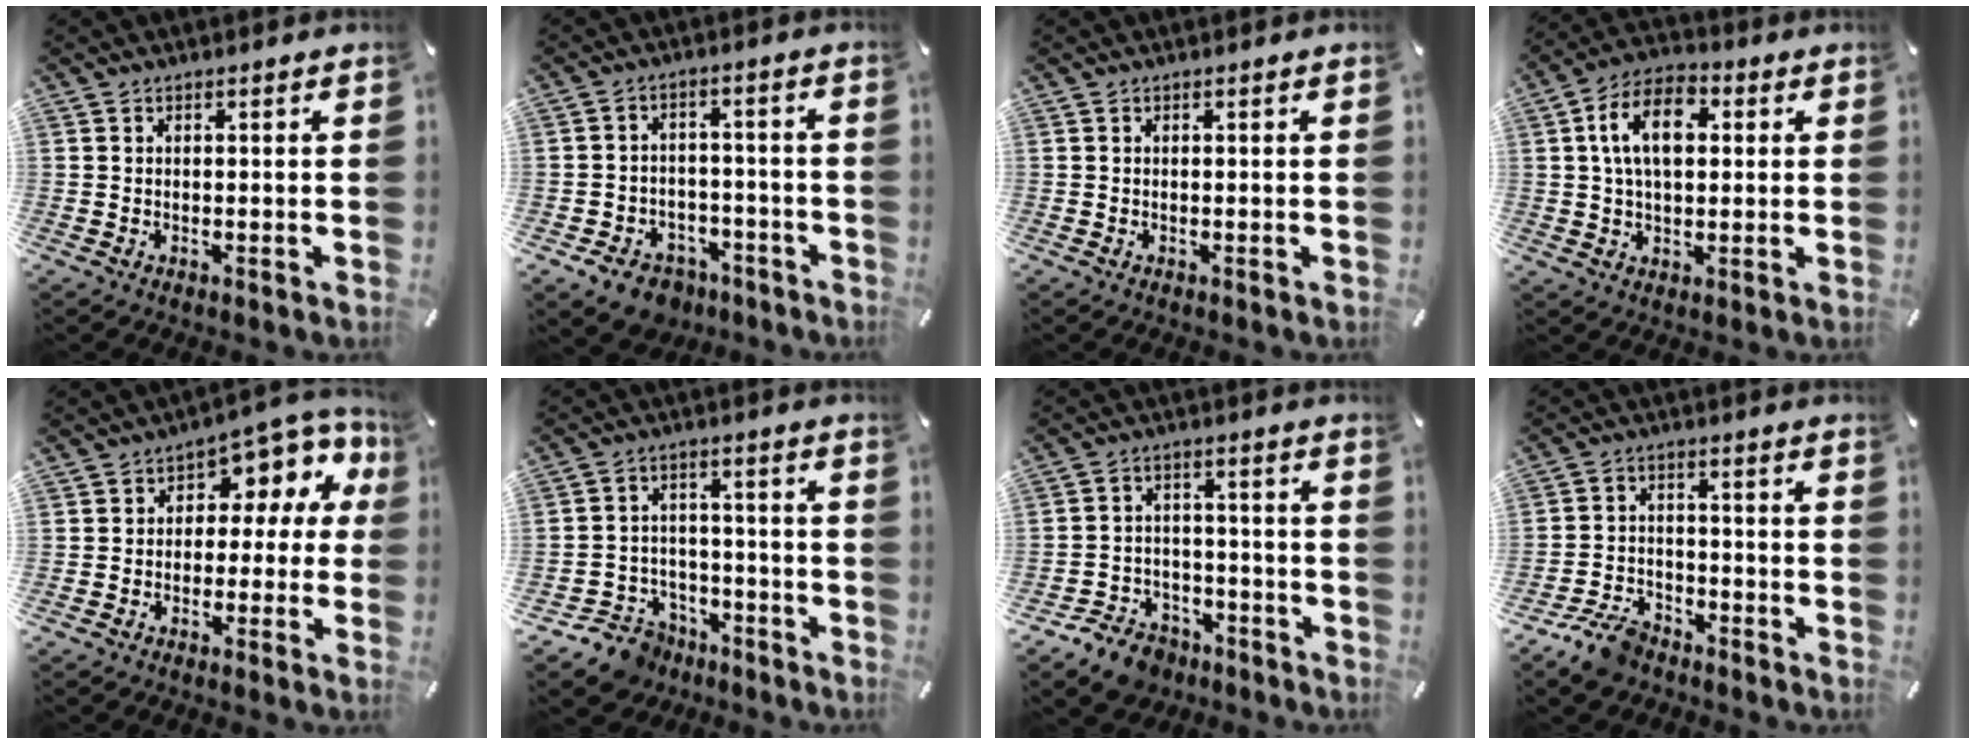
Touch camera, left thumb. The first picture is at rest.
{"total": 7.8, "force": [-5.2, 5.2, 2.7], "torque": [-0.043, 0.043, -0.089]}
{"total": 0.0}
{"total": 11.7, "force": [2.4, 7.2, 8.9], "torque": [-0.161, 0.008, 0.041]}
{"total": 6.9, "force": [1.8, 5.2, 4.2], "torque": [-0.048, -0.018, 0.028]}
{"total": 8.9, "force": [-6.4, 5.8, 2.0], "torque": [-0.042, 0.040, -0.118]}
{"total": 8.6, "force": [-6.8, 4.8, 2.2], "torque": [-0.026, 0.052, -0.124]}
{"total": 7.8, "force": [-6.2, 3.8, 2.9], "torque": [-0.058, 0.035, -0.117]}